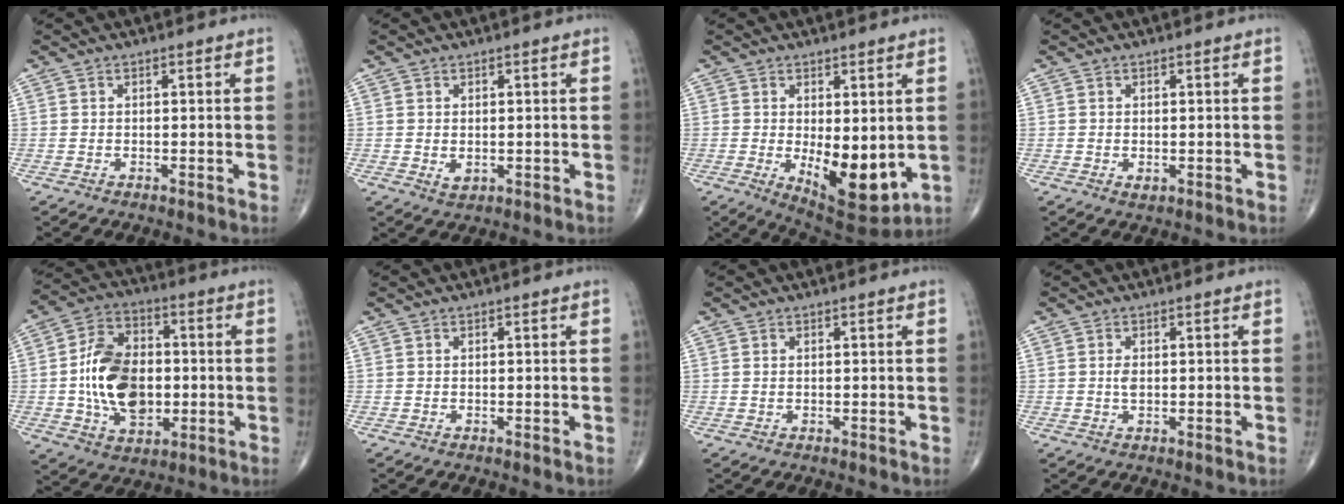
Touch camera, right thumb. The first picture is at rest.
{"total": 2.0, "force": [-0.1, 1.3, 1.5], "torque": [-0.023, -0.006, 0.005]}
{"total": 12.1, "force": [-1.5, 5.4, 10.7], "torque": [-0.135, -0.029, -0.004]}
{"total": 1.1, "force": [-0.2, 0.7, 0.9], "torque": [-0.013, -0.004, -0.001]}
{"total": 16.7, "force": [-1.0, 11.2, 12.4], "torque": [-0.196, 0.015, -0.012]}
{"total": 0.0}
{"total": 0.5, "force": [0.2, 0.3, 0.4], "torque": [-0.008, 0.001, 0.004]}
{"total": 1.7, "force": [0.1, 0.9, 1.4], "torque": [-0.027, -0.002, 0.003]}